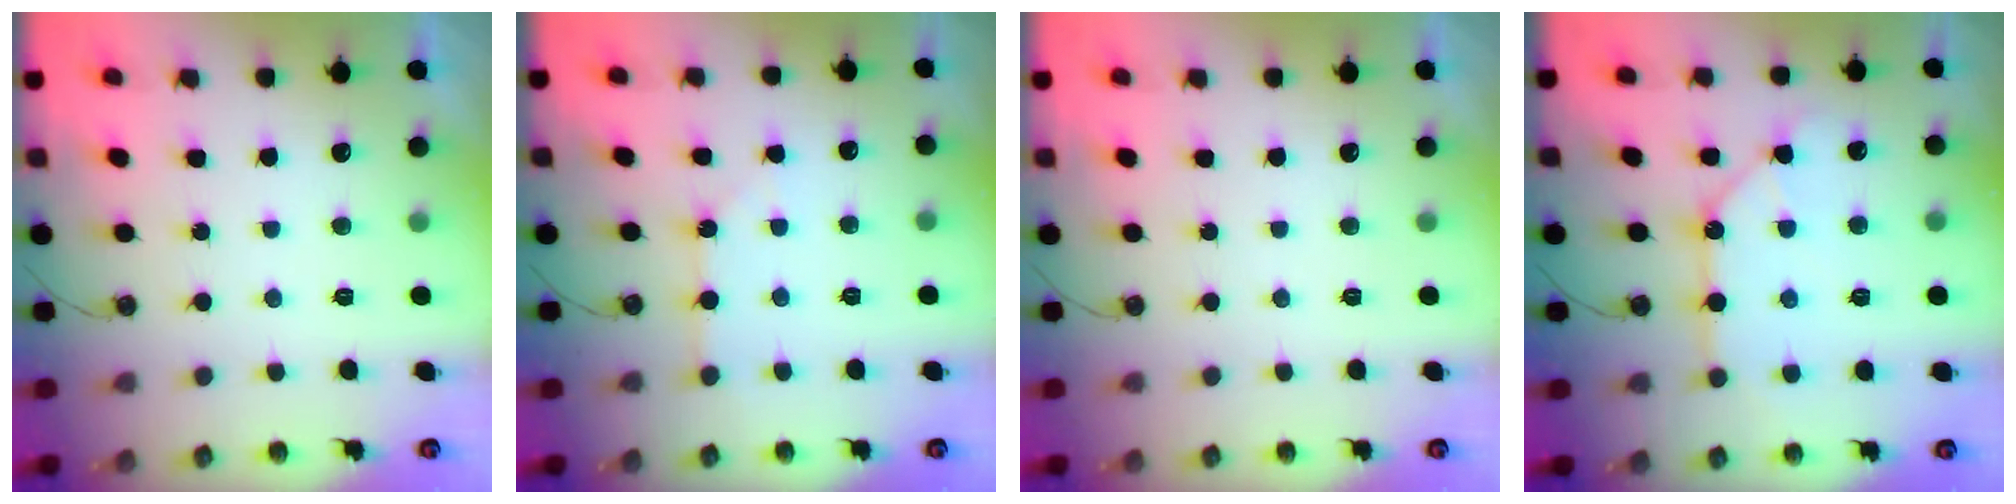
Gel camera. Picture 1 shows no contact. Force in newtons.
{"total": 1.8, "press": 1.7, "slide": 0.3}
{"total": 0.0}
{"total": 10.8, "press": 10.7, "slide": 1.3}